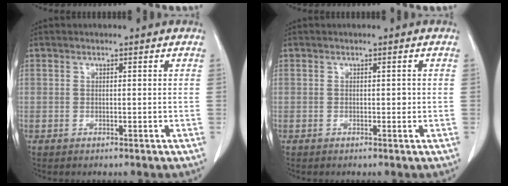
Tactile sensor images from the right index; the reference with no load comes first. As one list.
[{"total": 0.7, "force": [0.0, 0.4, 0.6], "torque": [-0.006, 0.002, 0.000]}]